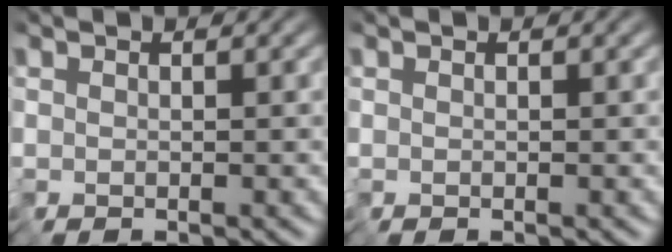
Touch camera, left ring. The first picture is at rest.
{"total": 0.0}